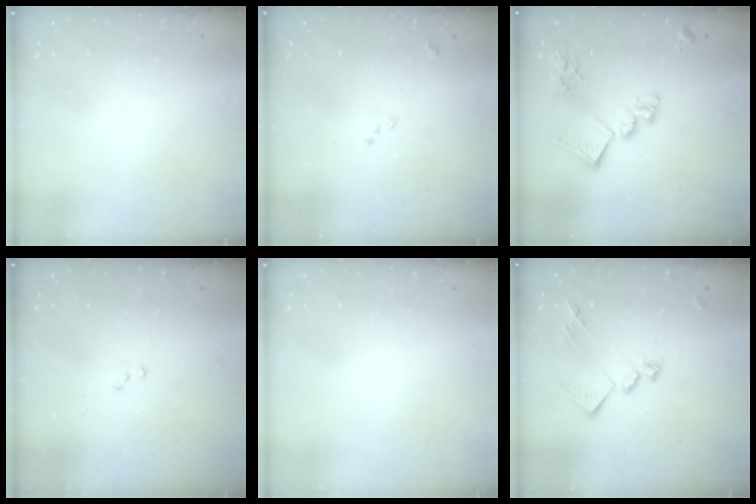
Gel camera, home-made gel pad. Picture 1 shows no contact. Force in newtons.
{"total": 8.4, "press": 8.3, "slide": 0.9}
{"total": 16.3, "press": 16.3, "slide": 0.8}
{"total": 8.1, "press": 8.0, "slide": 1.1}
{"total": 0.0}
{"total": 13.5, "press": 13.5, "slide": 0.6}